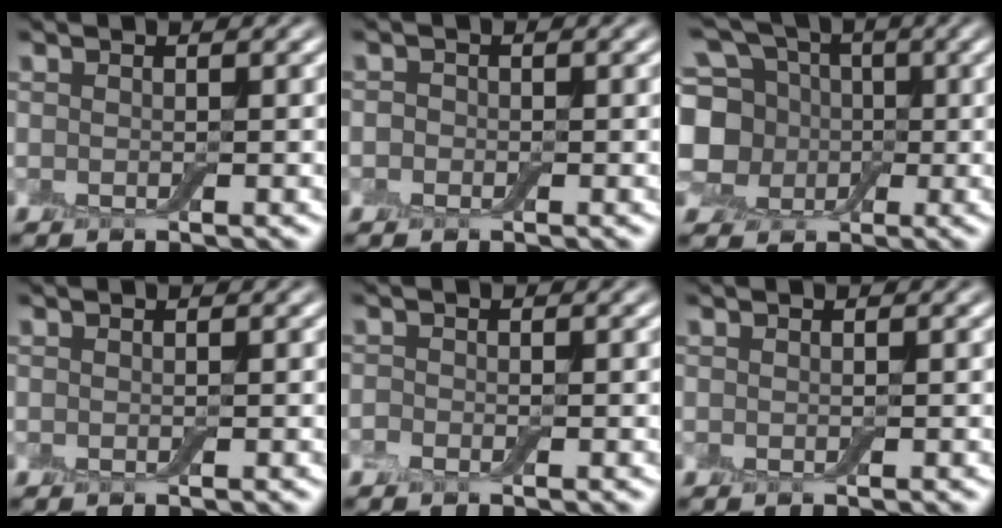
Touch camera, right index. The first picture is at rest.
{"total": 0.9, "force": [-0.3, 0.9, 0.2], "torque": [0.002, -0.004, -0.010]}
{"total": 9.2, "force": [0.5, 7.7, 5.0], "torque": [-0.110, 0.007, 0.001]}
{"total": 0.0}
{"total": 0.9, "force": [-0.6, 0.4, 0.4], "torque": [-0.008, -0.001, -0.014]}
{"total": 0.0}